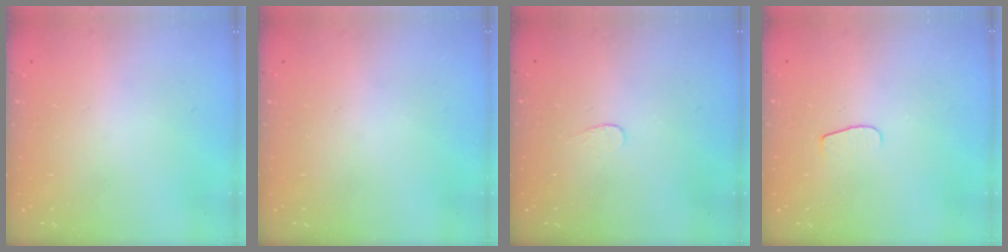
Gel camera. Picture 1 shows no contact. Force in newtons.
{"total": 0.0}
{"total": 3.0, "press": 3.0, "slide": 0.2}
{"total": 4.8, "press": 4.8, "slide": 0.6}